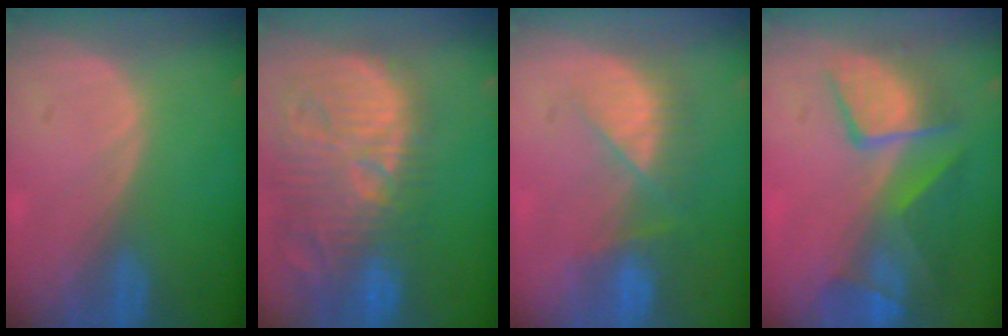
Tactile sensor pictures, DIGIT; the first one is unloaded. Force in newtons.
{"total": 15.3, "press": 13.2, "slide": 7.6}
{"total": 7.5, "press": 6.7, "slide": 3.4}
{"total": 10.1, "press": 8.7, "slide": 5.0}